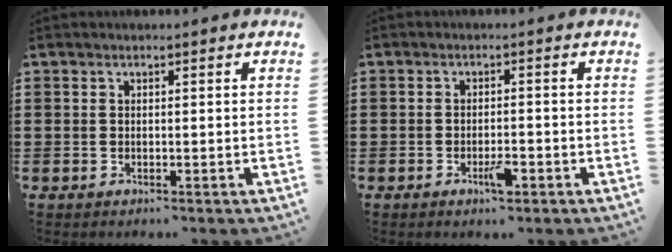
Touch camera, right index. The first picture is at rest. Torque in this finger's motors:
{"motor_torque": [0.64, -0.59, 0.07, 0.04]}